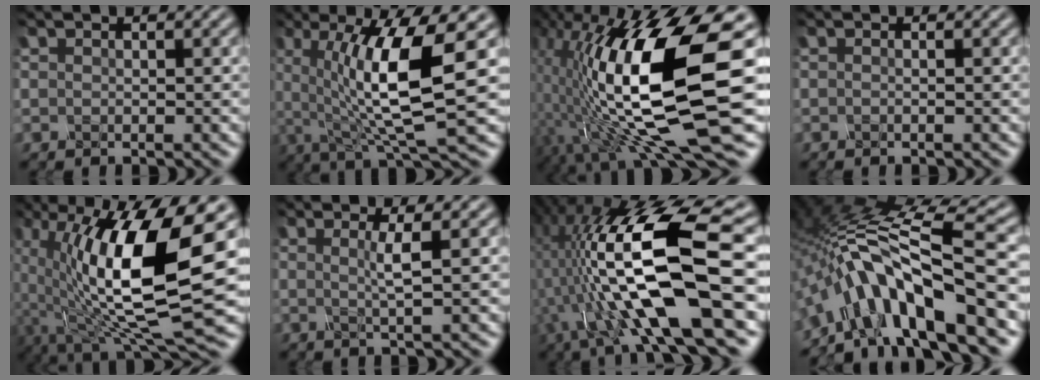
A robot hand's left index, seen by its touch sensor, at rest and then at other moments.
{"total": 9.9, "force": [0.5, 2.3, 9.6], "torque": [-0.157, -0.006, 0.012]}
{"total": 15.9, "force": [-1.2, 4.6, 15.2], "torque": [-0.277, 0.005, -0.022]}
{"total": 0.7, "force": [-0.2, 0.2, 0.6], "torque": [-0.006, 0.001, -0.009]}
{"total": 14.1, "force": [-0.2, 5.0, 13.1], "torque": [-0.235, -0.023, -0.007]}
{"total": 1.9, "force": [0.1, 0.3, 1.9], "torque": [-0.028, 0.000, -0.004]}
{"total": 15.4, "force": [-2.9, 4.9, 14.4], "torque": [-0.268, 0.013, -0.058]}
{"total": 12.1, "force": [-5.4, 3.3, 10.4], "torque": [-0.173, 0.027, -0.098]}